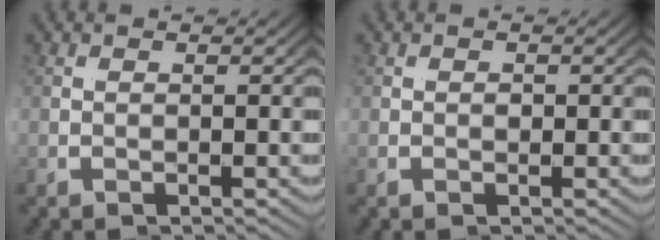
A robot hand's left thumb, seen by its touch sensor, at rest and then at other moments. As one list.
[{"total": 0.6, "force": [-0.2, 0.5, 0.3], "torque": [-0.005, -0.001, -0.001]}]